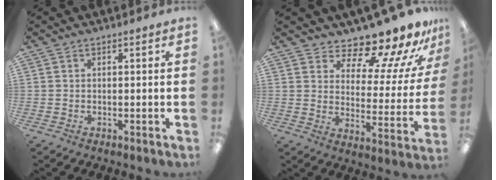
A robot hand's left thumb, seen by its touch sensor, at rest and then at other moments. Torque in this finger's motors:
{"motor_torque": [0.43, 0.20, -0.04, 0.20, 0.02]}